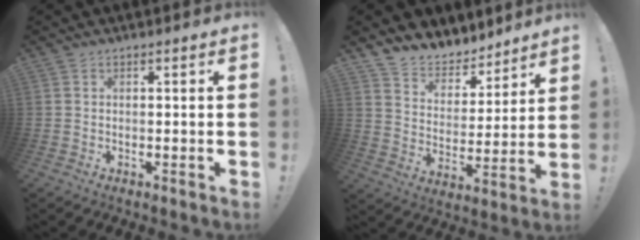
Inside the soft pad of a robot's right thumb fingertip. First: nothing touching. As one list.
[{"total": 8.2, "force": [7.5, 3.3, 0.4], "torque": [-0.019, -0.074, 0.141]}]